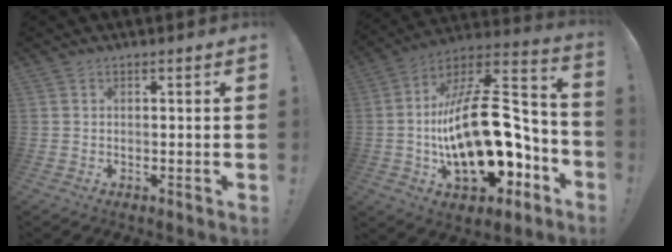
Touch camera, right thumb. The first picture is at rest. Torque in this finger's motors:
{"motor_torque": [2.20, 2.82, 1.57, -1.19, 0.25]}